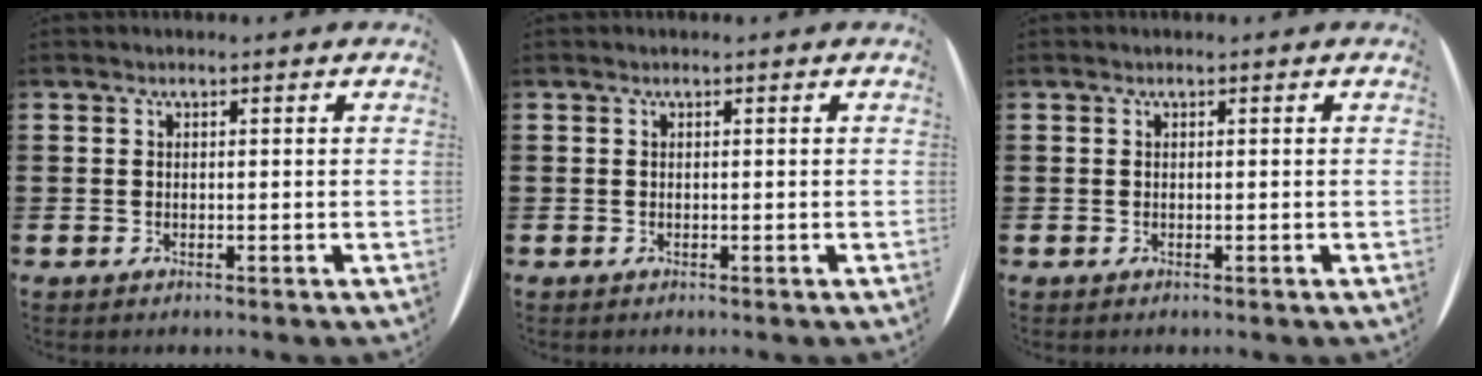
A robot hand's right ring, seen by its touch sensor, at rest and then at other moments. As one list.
[{"total": 0.0}, {"total": 0.0}]